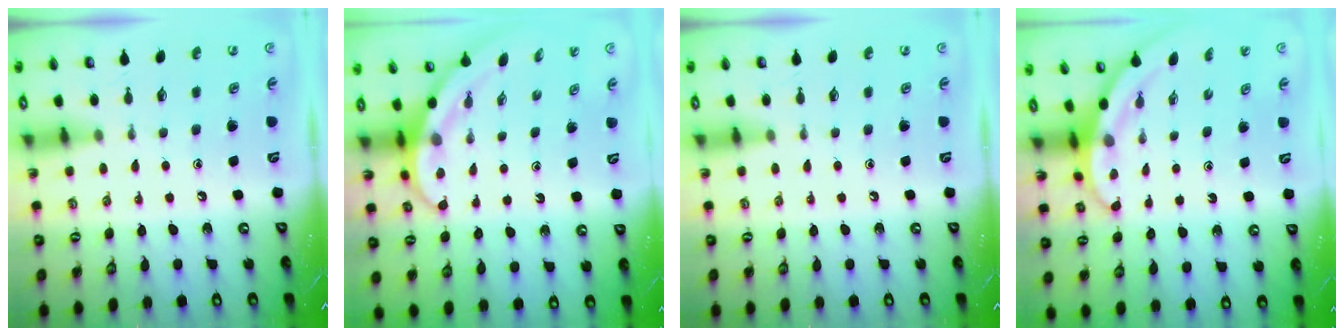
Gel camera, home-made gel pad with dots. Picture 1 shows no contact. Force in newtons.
{"total": 3.6, "press": 3.6, "slide": 0.2}
{"total": 0.0}
{"total": 3.6, "press": 3.6, "slide": 0.2}